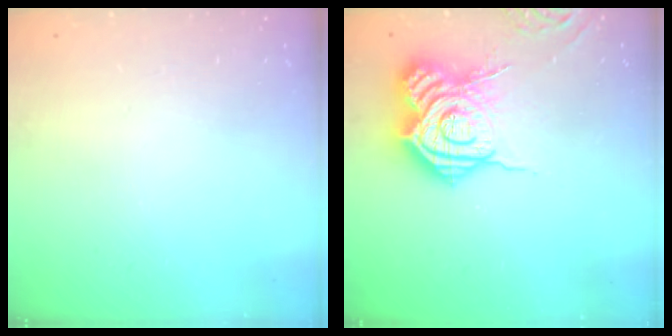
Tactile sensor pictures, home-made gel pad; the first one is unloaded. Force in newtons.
{"total": 18.9, "press": 18.8, "slide": 1.3}